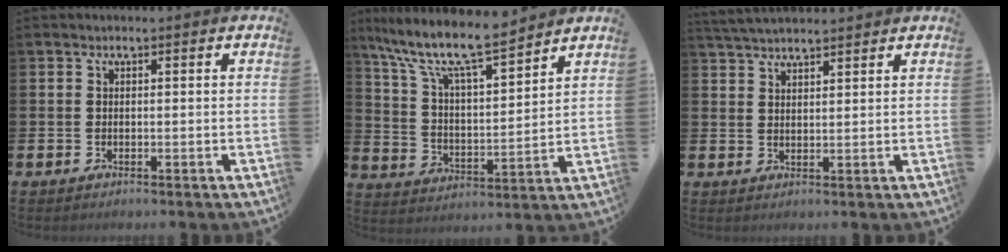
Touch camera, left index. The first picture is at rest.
{"total": 10.6, "force": [9.3, 1.8, 4.7], "torque": [-0.135, -0.055, 0.161]}
{"total": 3.6, "force": [3.5, 0.5, 0.8], "torque": [-0.022, -0.011, 0.066]}